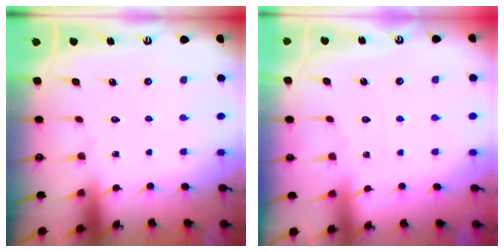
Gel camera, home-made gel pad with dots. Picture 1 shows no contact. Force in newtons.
{"total": 1.6, "press": 1.5, "slide": 0.3}